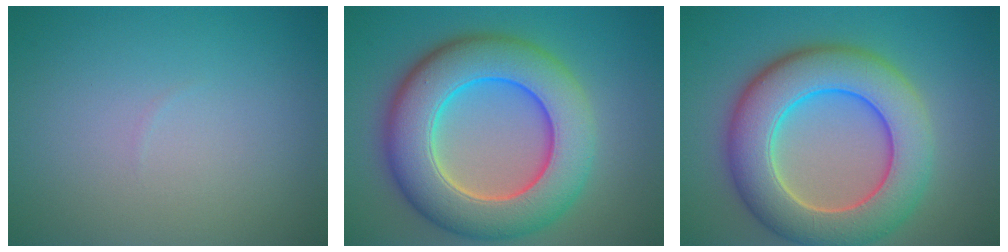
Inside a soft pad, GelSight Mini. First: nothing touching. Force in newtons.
{"total": 11.1, "press": 11.0, "slide": 0.4}
{"total": 10.0, "press": 10.0, "slide": 0.4}